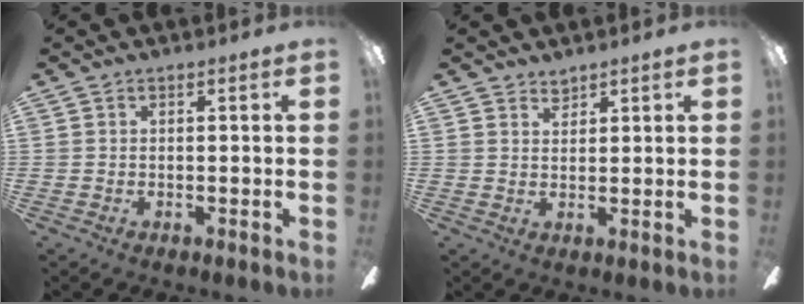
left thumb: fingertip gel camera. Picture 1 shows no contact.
{"total": 2.5, "force": [2.4, 0.9, 0.0], "torque": [0.006, -0.015, 0.044]}